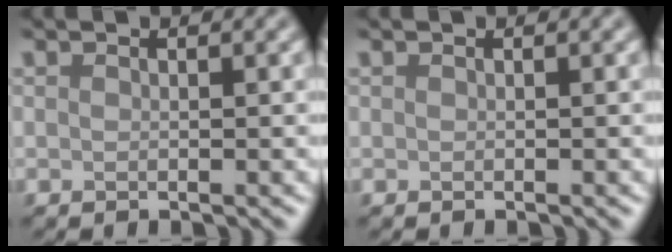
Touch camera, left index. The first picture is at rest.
{"total": 0.0}